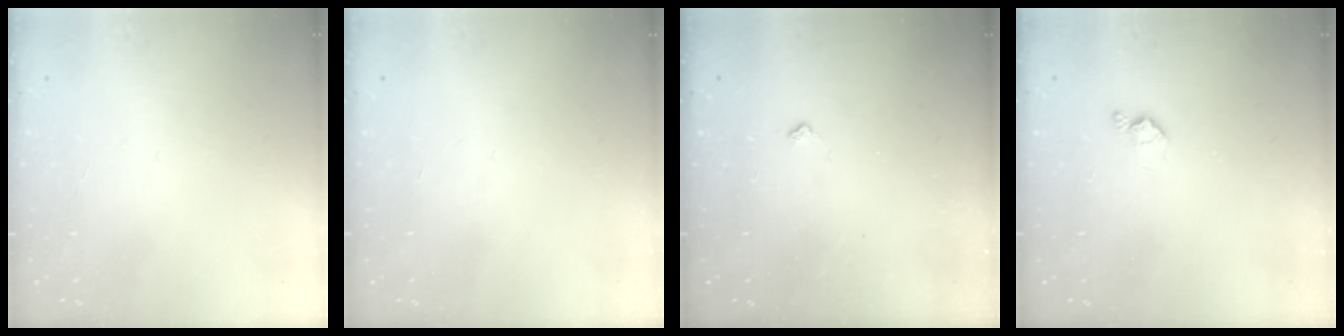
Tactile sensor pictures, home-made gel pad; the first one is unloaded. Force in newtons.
{"total": 0.0}
{"total": 2.8, "press": 2.8, "slide": 0.4}
{"total": 3.9, "press": 3.8, "slide": 0.7}